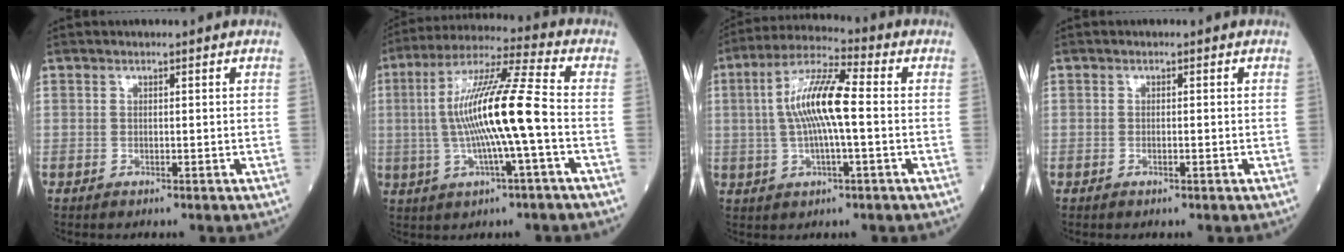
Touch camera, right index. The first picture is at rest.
{"total": 14.6, "force": [-1.2, 0.0, 14.5], "torque": [-0.276, 0.012, -0.029]}
{"total": 10.8, "force": [0.3, 1.7, 10.6], "torque": [-0.210, 0.016, 0.001]}
{"total": 0.8, "force": [-0.3, 0.1, 0.8], "torque": [-0.016, -0.001, -0.003]}